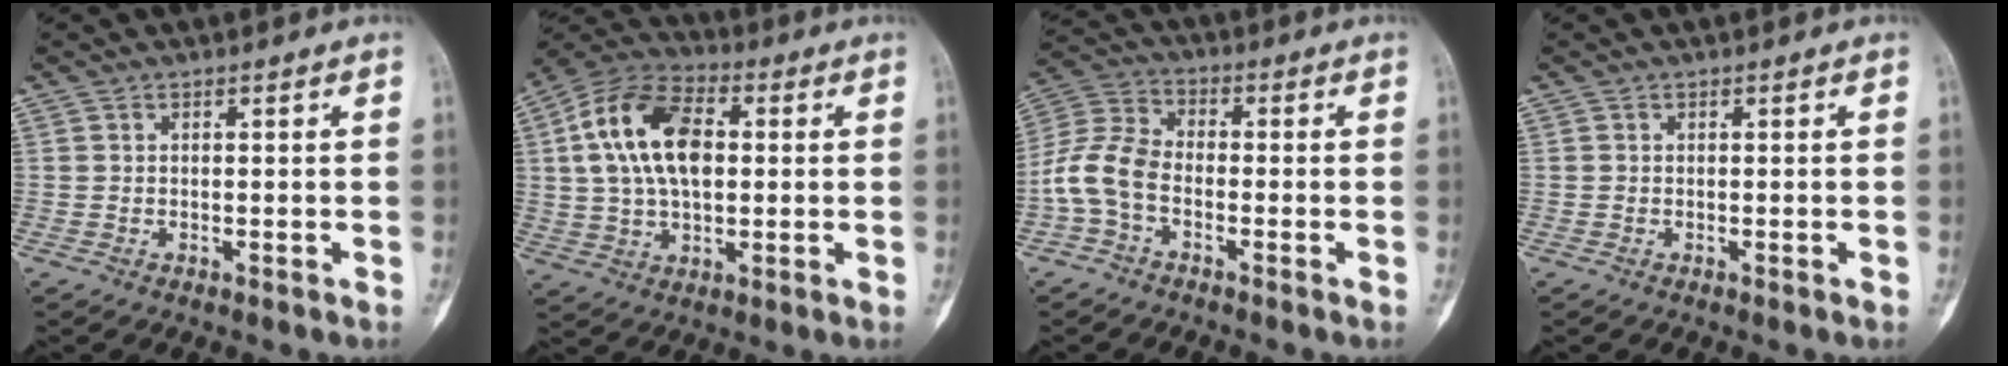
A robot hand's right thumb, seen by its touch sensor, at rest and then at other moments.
{"total": 16.7, "force": [2.6, 9.8, 13.3], "torque": [-0.239, 0.019, 0.043]}
{"total": 8.5, "force": [-2.8, 5.2, 6.1], "torque": [-0.129, 0.027, -0.069]}
{"total": 0.0}